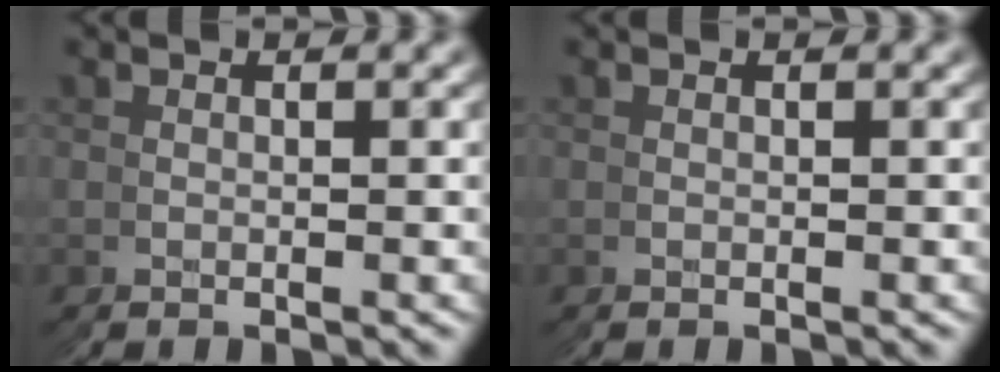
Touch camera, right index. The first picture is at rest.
{"total": 0.0}